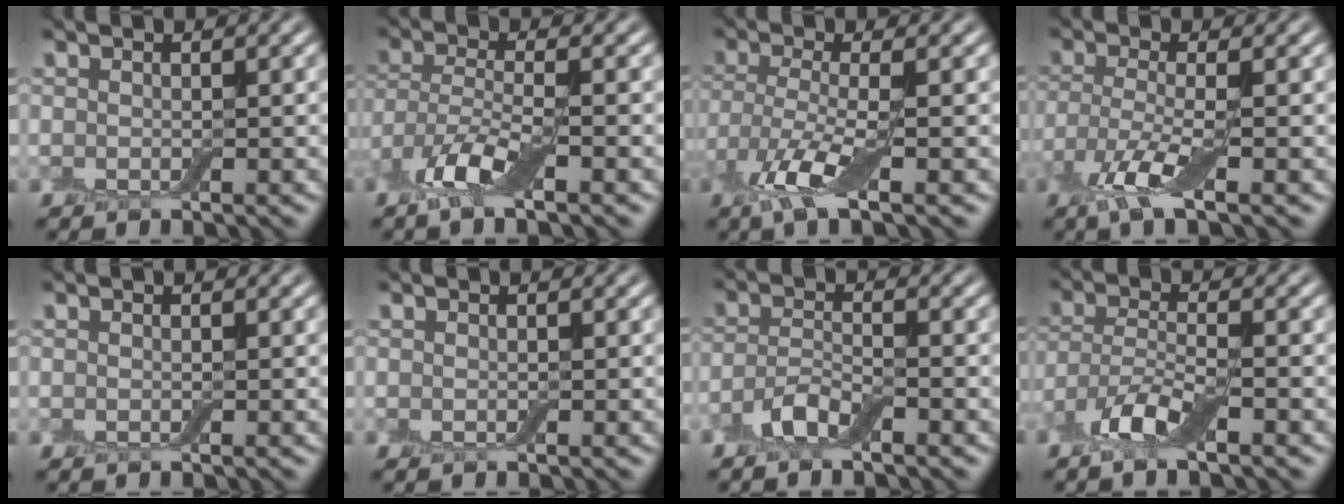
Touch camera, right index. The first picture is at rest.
{"total": 3.8, "force": [-2.3, 1.2, 2.9], "torque": [-0.064, -0.002, -0.053]}
{"total": 4.0, "force": [-1.8, 1.1, 3.4], "torque": [-0.081, -0.007, -0.037]}
{"total": 3.7, "force": [-1.8, 0.8, 3.1], "torque": [-0.071, -0.007, -0.039]}
{"total": 0.0}
{"total": 0.0}
{"total": 2.5, "force": [-2.1, 0.8, 1.2], "torque": [-0.028, 0.005, -0.047]}
{"total": 3.6, "force": [-2.5, 1.0, 2.4], "torque": [-0.049, 0.002, -0.058]}